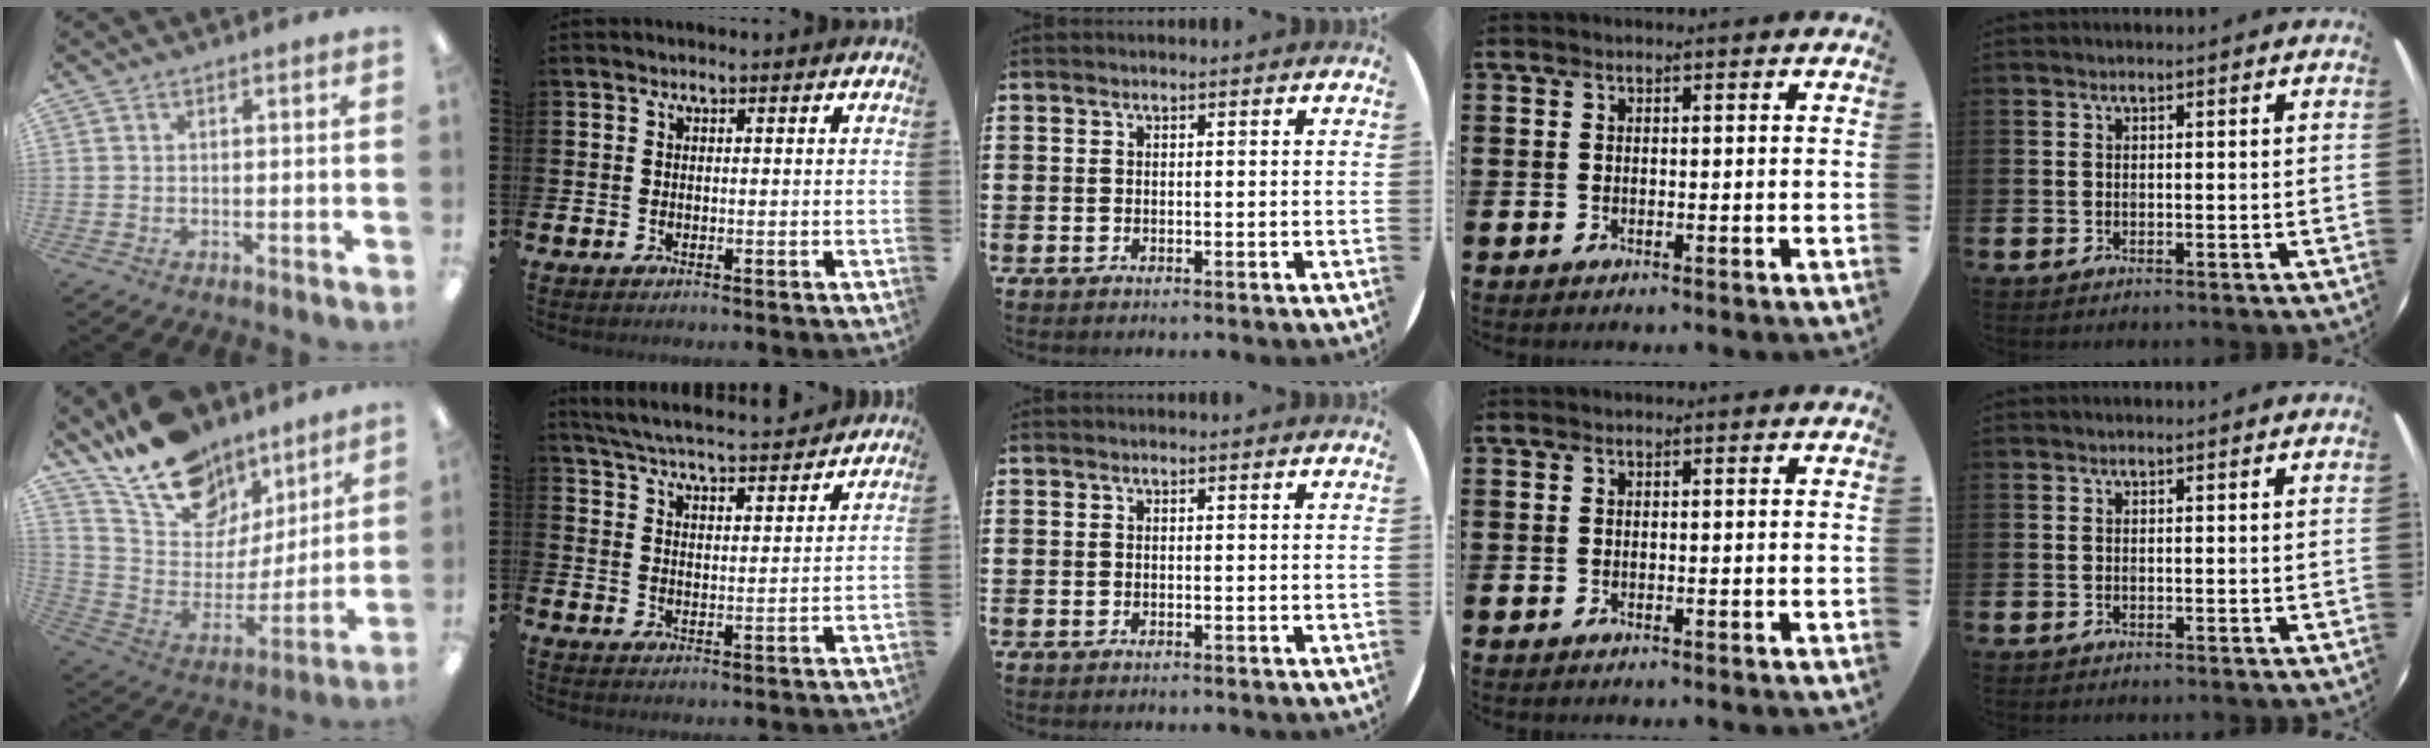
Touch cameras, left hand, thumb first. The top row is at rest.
{"thumb": {"total": 18.3, "force": [14.1, 10.2, 5.6], "torque": [-0.121, -0.097, 0.260]}, "index": {"total": 5.7, "force": [5.6, 0.3, 1.2], "torque": [-0.048, -0.038, 0.098]}}